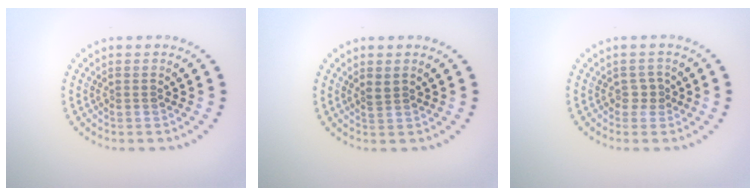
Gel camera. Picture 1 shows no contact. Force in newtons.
{"total": 1.0, "press": 0.8, "slide": 0.7}
{"total": 1.0, "press": 0.8, "slide": 0.6}